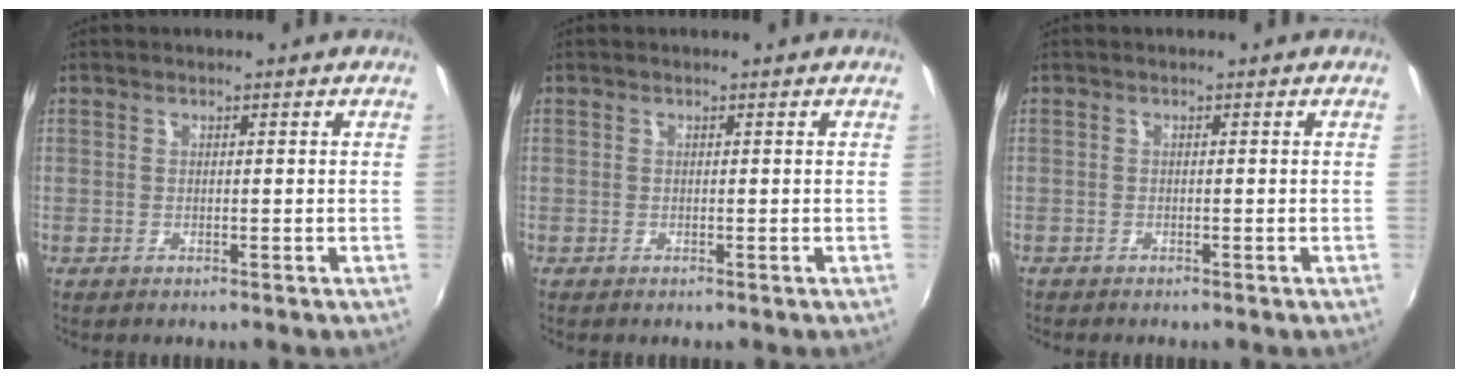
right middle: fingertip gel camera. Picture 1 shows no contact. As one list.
[{"total": 0.0}, {"total": 0.6, "force": [-0.5, 0.3, 0.0], "torque": [-0.002, -0.002, -0.012]}]